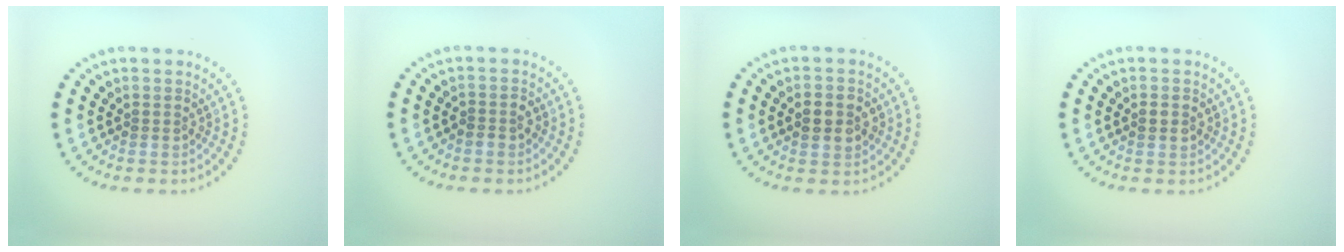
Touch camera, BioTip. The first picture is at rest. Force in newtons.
{"total": 1.3, "press": 1.2, "slide": 0.6}
{"total": 2.8, "press": 2.8, "slide": 0.1}
{"total": 1.6, "press": 1.6, "slide": 0.1}